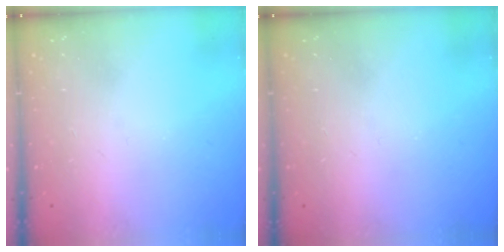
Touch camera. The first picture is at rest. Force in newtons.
{"total": 0.0}